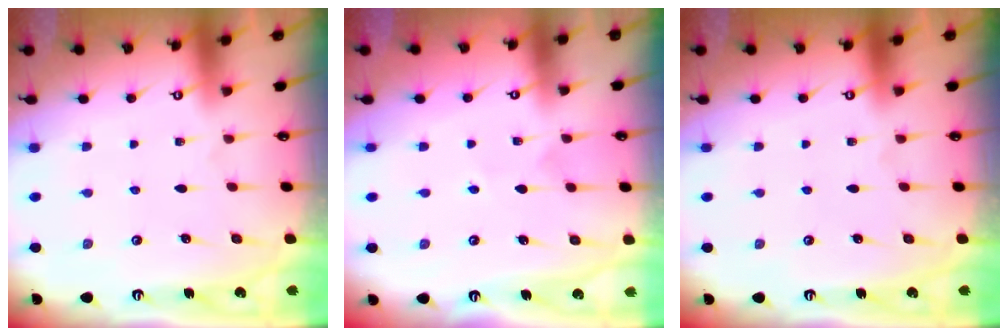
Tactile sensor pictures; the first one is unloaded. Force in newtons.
{"total": 2.5, "press": 2.3, "slide": 0.9}
{"total": 0.0}